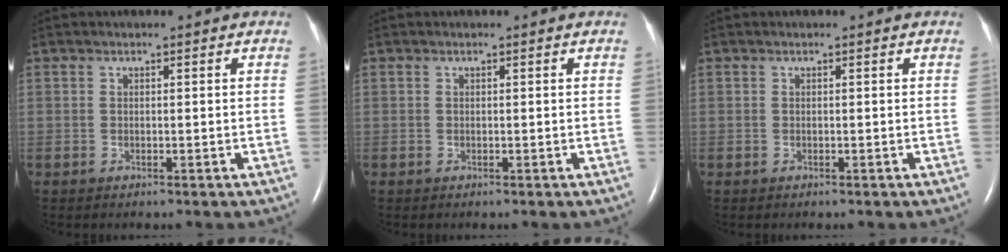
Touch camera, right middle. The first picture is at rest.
{"total": 0.0}
{"total": 0.0}